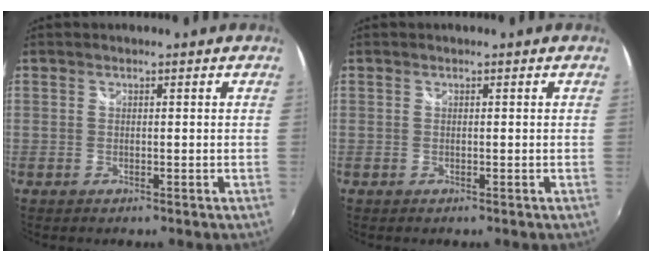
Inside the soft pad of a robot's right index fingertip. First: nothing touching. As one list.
[{"total": 0.0}]